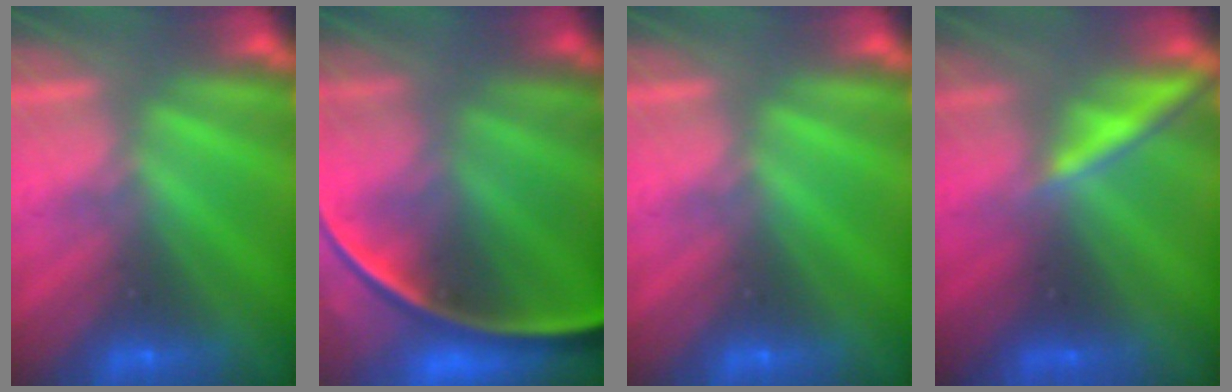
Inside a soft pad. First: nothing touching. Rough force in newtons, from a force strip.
{"total": 7.2}
{"total": 0.0}
{"total": 1.9}